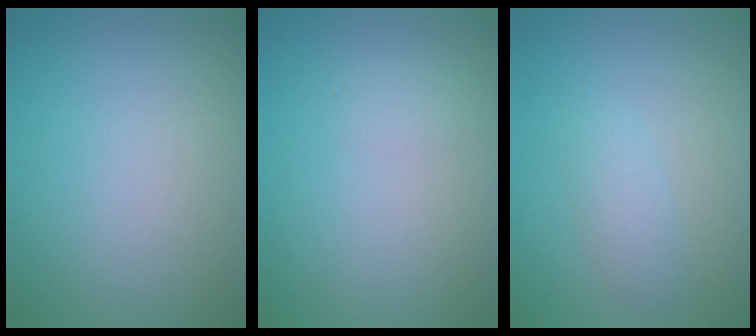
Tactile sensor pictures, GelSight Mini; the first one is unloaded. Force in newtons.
{"total": 0.9, "press": 0.9, "slide": 0.0}
{"total": 1.7, "press": 1.7, "slide": 0.0}